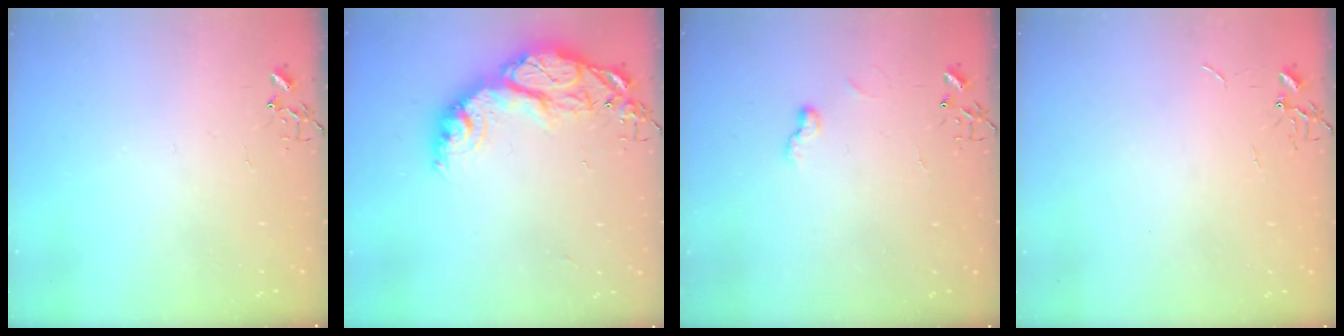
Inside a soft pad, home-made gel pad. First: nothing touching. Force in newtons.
{"total": 18.6, "press": 18.5, "slide": 1.4}
{"total": 5.8, "press": 5.8, "slide": 0.6}
{"total": 0.8, "press": 0.8, "slide": 0.2}